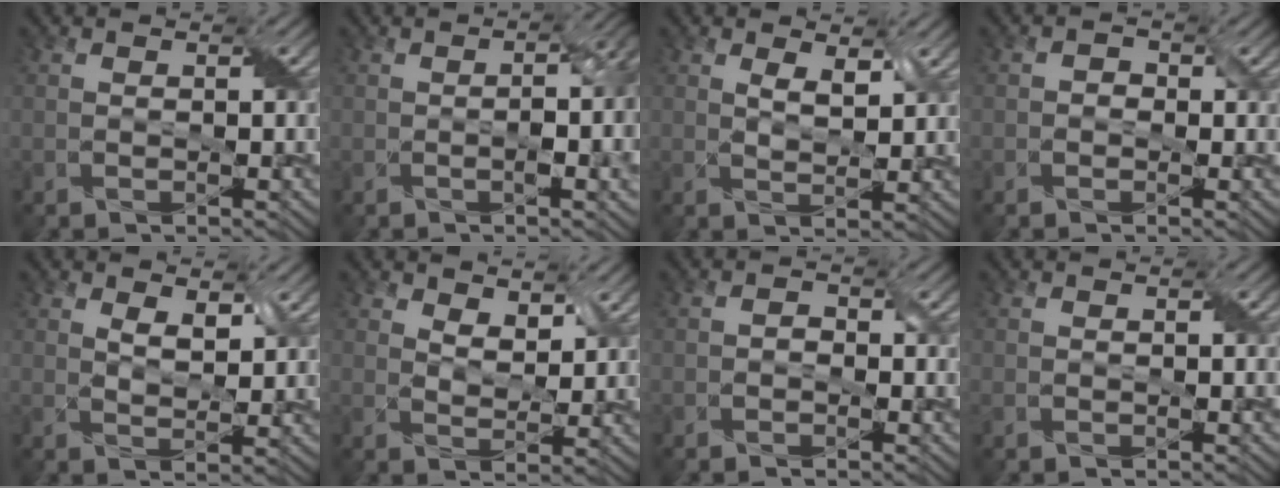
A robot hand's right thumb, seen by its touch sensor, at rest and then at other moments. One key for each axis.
{"total": 7.2, "fx": -0.8, "fy": 2.6, "fz": 6.7, "tx": -0.098, "ty": -0.009, "tz": -0.007}
{"total": 3.2, "fx": 1.8, "fy": 1.4, "fz": 2.3, "tx": -0.051, "ty": -0.005, "tz": 0.035}
{"total": 1.4, "fx": -0.4, "fy": 1.2, "fz": 0.5, "tx": -0.009, "ty": 0.000, "tz": -0.011}
{"total": 3.5, "fx": 2.0, "fy": 1.7, "fz": 2.4, "tx": -0.053, "ty": -0.005, "tz": 0.036}
{"total": 4.1, "fx": 2.9, "fy": 2.0, "fz": 2.1, "tx": -0.048, "ty": -0.006, "tz": 0.052}
{"total": 1.1, "fx": -0.5, "fy": 0.9, "fz": 0.6, "tx": -0.013, "ty": 0.002, "tz": -0.012}
{"total": 0.7, "fx": -0.2, "fy": 0.6, "fz": 0.2, "tx": -0.009, "ty": -0.002, "tz": -0.005}